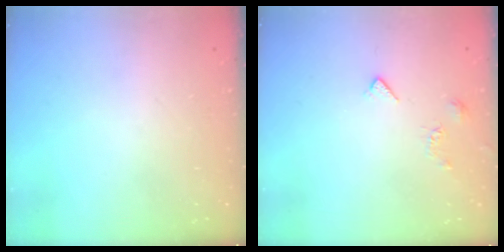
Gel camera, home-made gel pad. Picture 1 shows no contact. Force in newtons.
{"total": 4.2, "press": 4.1, "slide": 0.8}